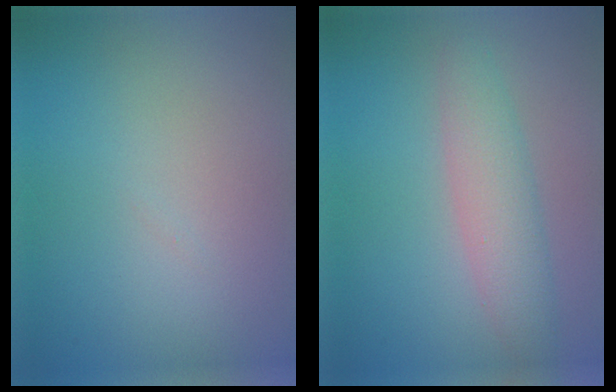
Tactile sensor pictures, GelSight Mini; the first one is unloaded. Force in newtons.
{"total": 3.5, "press": 3.5, "slide": 0.0}